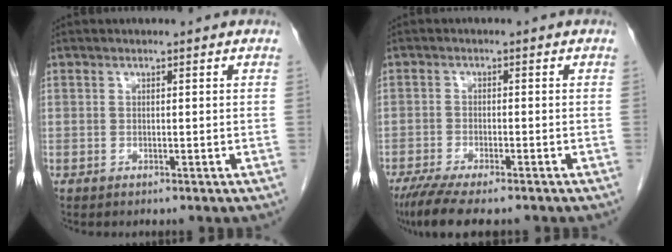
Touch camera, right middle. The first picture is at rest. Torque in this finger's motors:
{"motor_torque": [0.15, -0.13, 0.04, 0.06]}